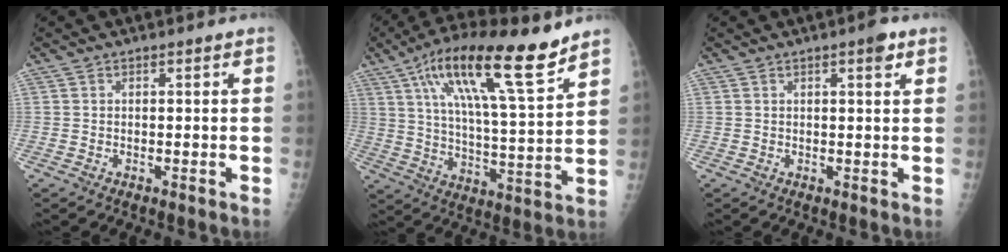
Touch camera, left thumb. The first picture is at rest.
{"total": 20.2, "force": [12.4, 4.4, 15.4], "torque": [-0.244, -0.041, 0.212]}
{"total": 2.8, "force": [1.6, 0.7, 2.2], "torque": [-0.025, -0.005, 0.018]}